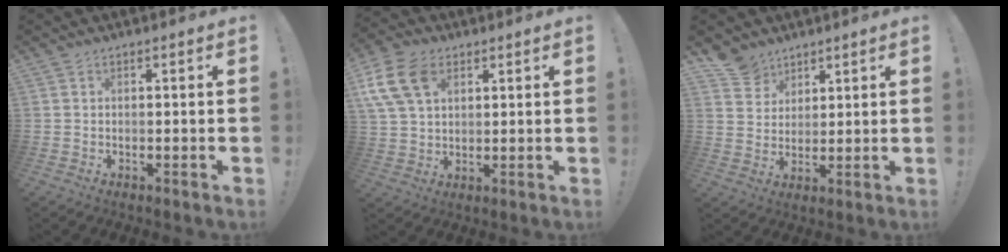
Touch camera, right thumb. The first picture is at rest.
{"total": 13.2, "force": [5.4, 9.0, 8.1], "torque": [-0.175, -0.015, 0.105]}
{"total": 7.8, "force": [5.7, 5.2, 0.8], "torque": [-0.017, -0.041, 0.112]}